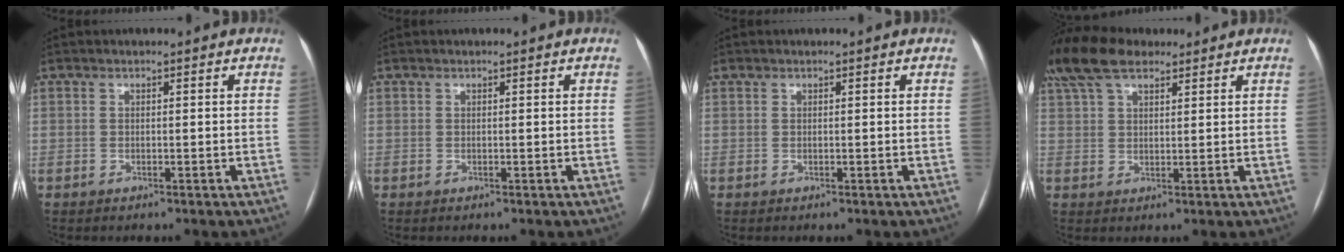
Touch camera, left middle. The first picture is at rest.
{"total": 0.0}
{"total": 0.0}
{"total": 10.0, "force": [7.7, 3.9, 5.1], "torque": [-0.109, 0.044, 0.146]}